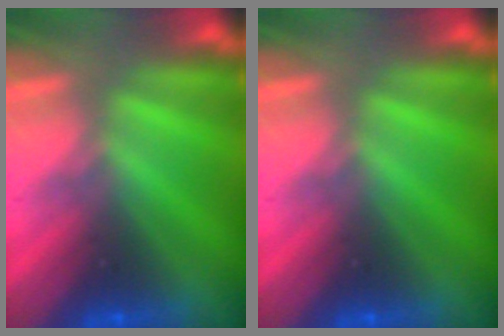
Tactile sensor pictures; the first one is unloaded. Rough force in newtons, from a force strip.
{"total": 0.0}